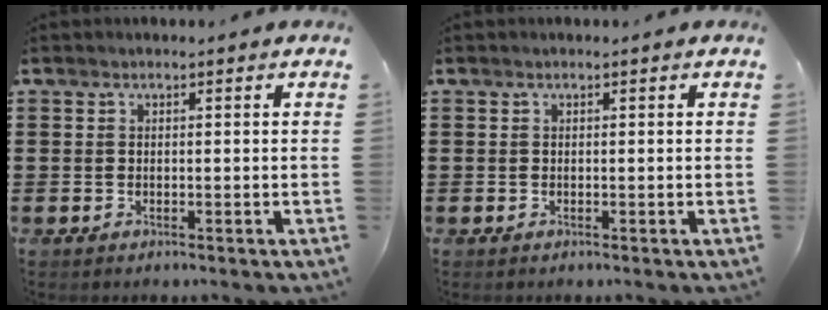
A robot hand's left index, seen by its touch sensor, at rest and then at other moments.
{"total": 0.0}